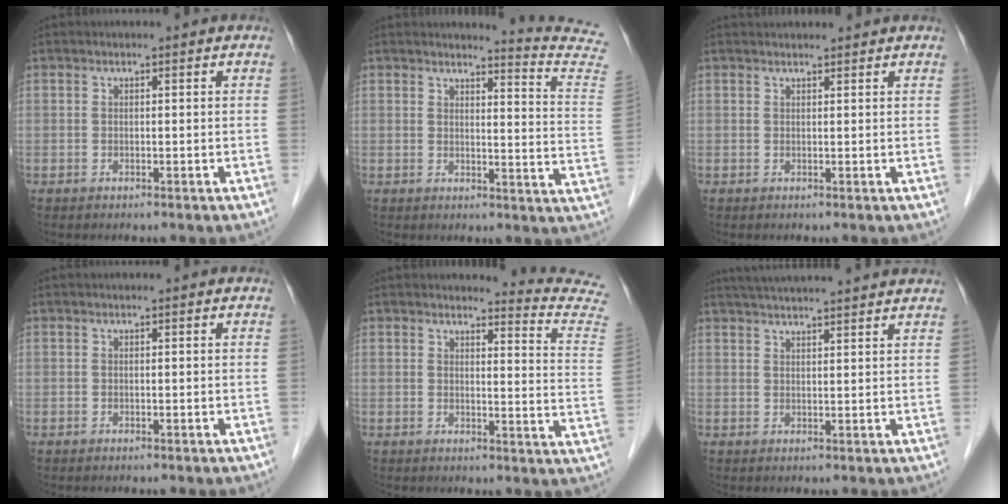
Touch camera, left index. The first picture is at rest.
{"total": 10.3, "force": [10.1, -2.0, 1.0], "torque": [-0.024, -0.104, 0.097]}
{"total": 4.0, "force": [3.9, 0.5, 0.8], "torque": [-0.011, 0.033, 0.050]}
{"total": 0.0}
{"total": 9.7, "force": [9.6, -1.4, 0.1], "torque": [-0.010, -0.106, 0.088]}
{"total": 13.1, "force": [12.0, 0.1, 5.2], "torque": [-0.090, 0.034, 0.162]}